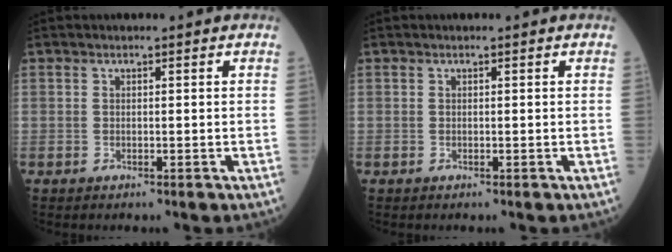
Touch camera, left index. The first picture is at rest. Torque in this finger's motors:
{"motor_torque": [-0.08, 0.09, -0.01, 0.00]}